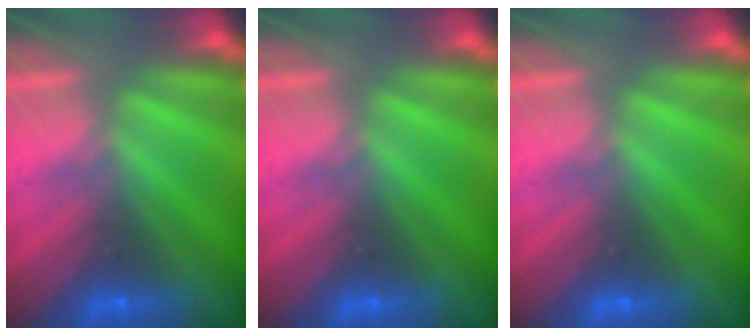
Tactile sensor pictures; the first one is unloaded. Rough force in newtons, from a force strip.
{"total": 0.0}
{"total": 0.0}